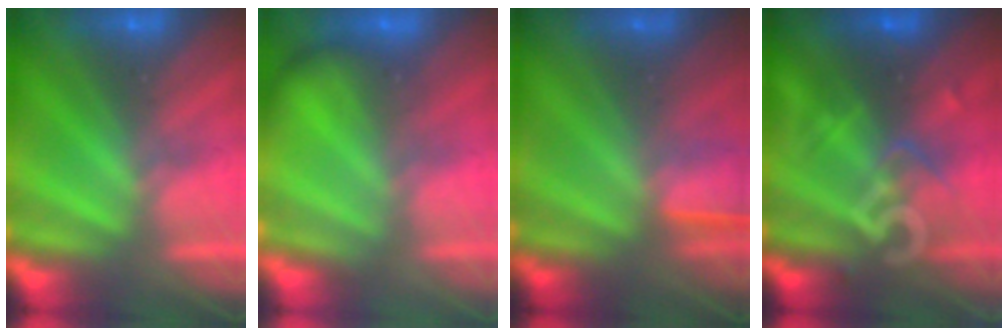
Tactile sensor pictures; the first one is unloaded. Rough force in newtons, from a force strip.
{"total": 2.2}
{"total": 1.3}
{"total": 2.8}